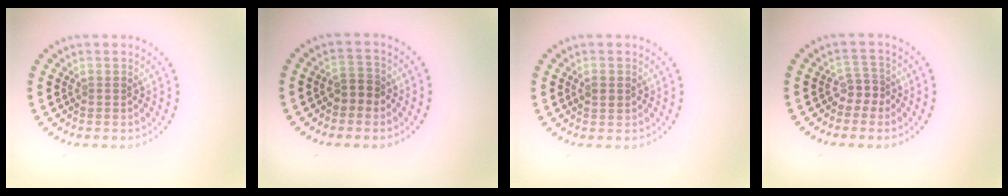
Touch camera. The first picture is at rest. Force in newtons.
{"total": 2.0, "press": 1.9, "slide": 0.6}
{"total": 1.0, "press": 1.0, "slide": 0.1}
{"total": 1.8, "press": 1.2, "slide": 1.3}